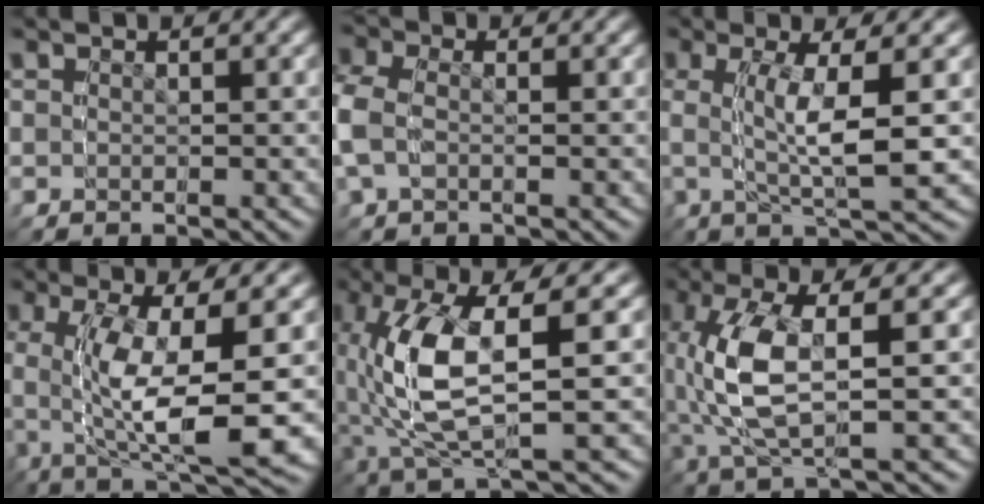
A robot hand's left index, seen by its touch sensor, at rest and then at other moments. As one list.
[{"total": 1.7, "force": [-1.4, 0.9, 0.5], "torque": [-0.029, -0.008, -0.019]}, {"total": 2.6, "force": [1.0, -1.7, 1.7], "torque": [-0.034, 0.031, 0.009]}, {"total": 6.1, "force": [0.5, 0.9, 6.0], "torque": [-0.103, 0.028, 0.006]}, {"total": 6.2, "force": [0.7, 2.4, 5.7], "torque": [-0.135, 0.019, 0.021]}, {"total": 4.1, "force": [0.7, 1.2, 3.9], "torque": [-0.095, 0.020, 0.019]}]